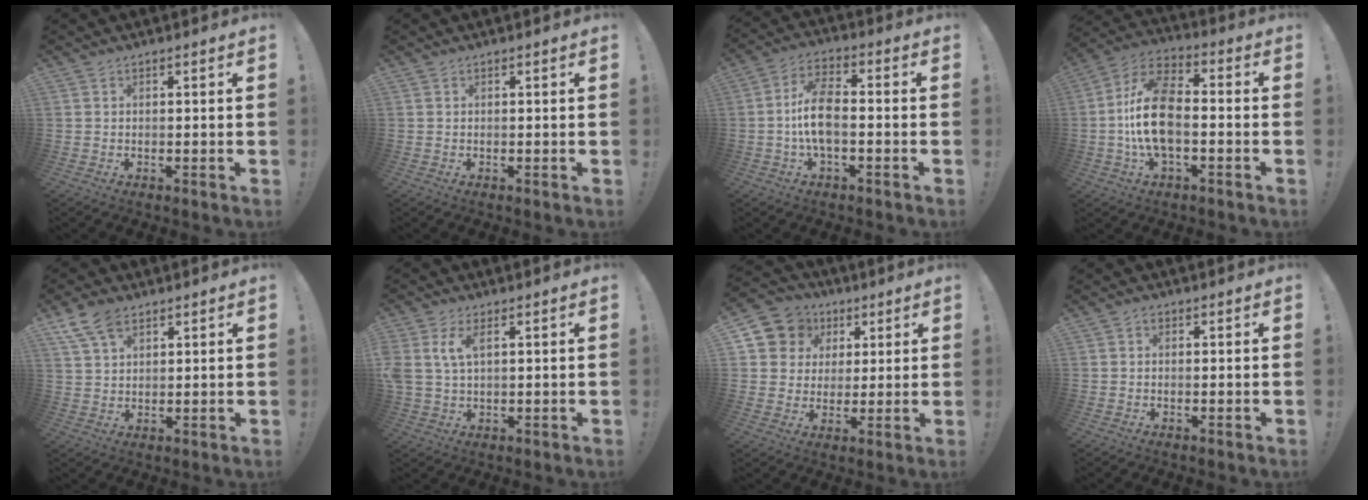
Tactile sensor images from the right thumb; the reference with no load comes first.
{"total": 0.0}
{"total": 10.6, "force": [-2.2, 4.8, 9.2], "torque": [-0.183, 0.010, -0.040]}
{"total": 16.1, "force": [-2.6, 8.6, 13.4], "torque": [-0.253, 0.016, -0.046]}
{"total": 8.5, "force": [5.2, 4.7, 4.7], "torque": [-0.083, -0.013, 0.102]}
{"total": 6.2, "force": [2.5, 3.1, 4.8], "torque": [-0.103, -0.004, 0.045]}
{"total": 9.9, "force": [3.4, 9.0, 2.4], "torque": [-0.032, -0.016, 0.070]}
{"total": 0.8, "force": [0.1, 0.6, 0.4], "torque": [-0.009, 0.004, 0.002]}